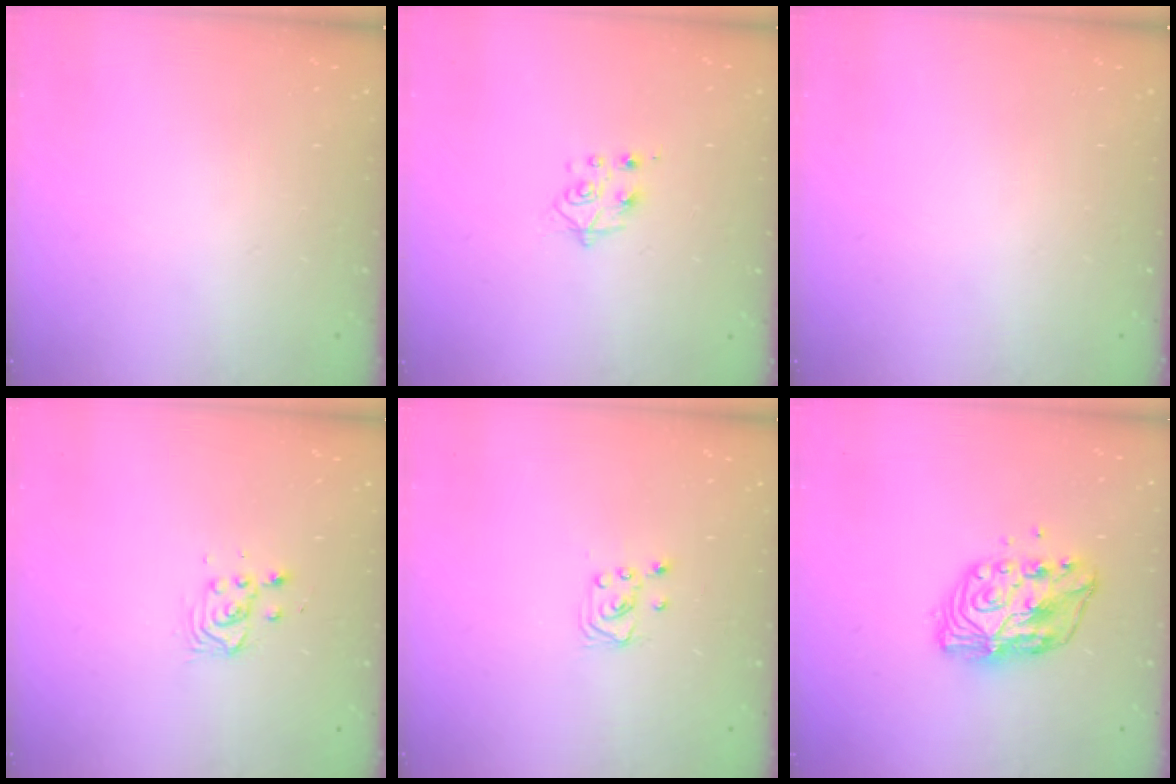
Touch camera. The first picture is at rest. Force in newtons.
{"total": 7.6, "press": 7.5, "slide": 0.7}
{"total": 0.0}
{"total": 3.2, "press": 3.2, "slide": 0.2}
{"total": 2.0, "press": 2.0, "slide": 0.2}
{"total": 9.8, "press": 9.8, "slide": 0.7}